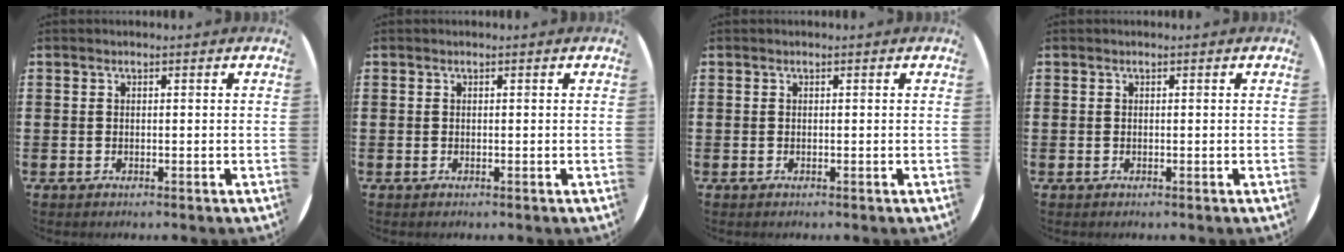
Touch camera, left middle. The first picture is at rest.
{"total": 0.0}
{"total": 0.0}
{"total": 0.0}